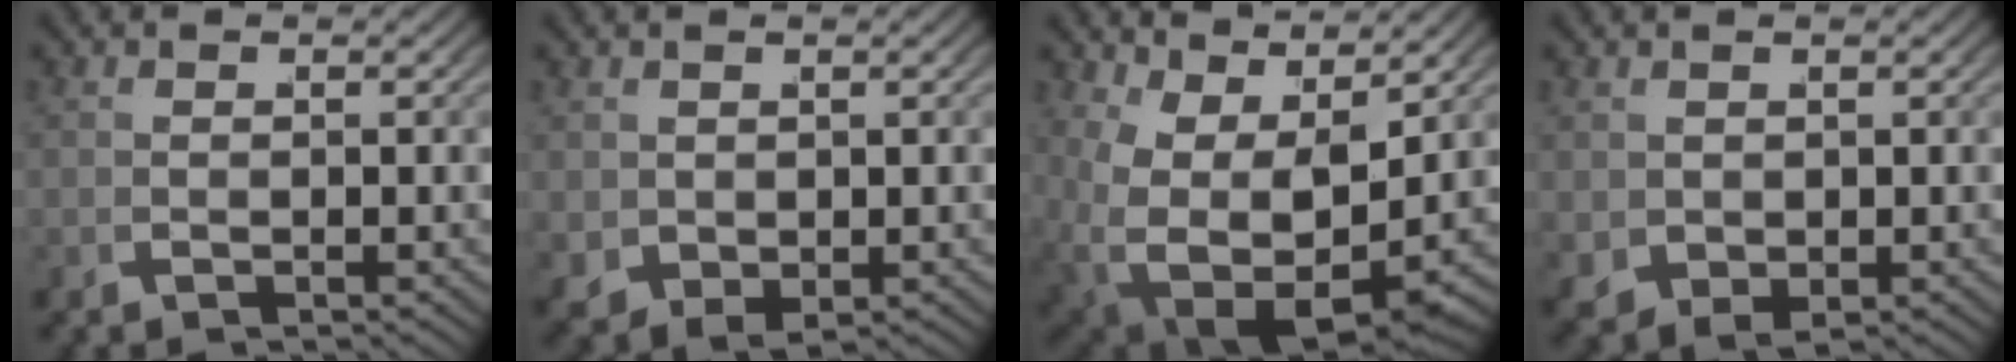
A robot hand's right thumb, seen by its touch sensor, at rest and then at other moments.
{"total": 3.0, "force": [0.2, 2.5, 1.6], "torque": [-0.042, -0.023, 0.028]}
{"total": 11.9, "force": [-0.9, 7.9, 8.9], "torque": [-0.215, -0.072, 0.024]}
{"total": 2.6, "force": [0.4, 2.1, 1.4], "torque": [-0.037, -0.018, 0.028]}